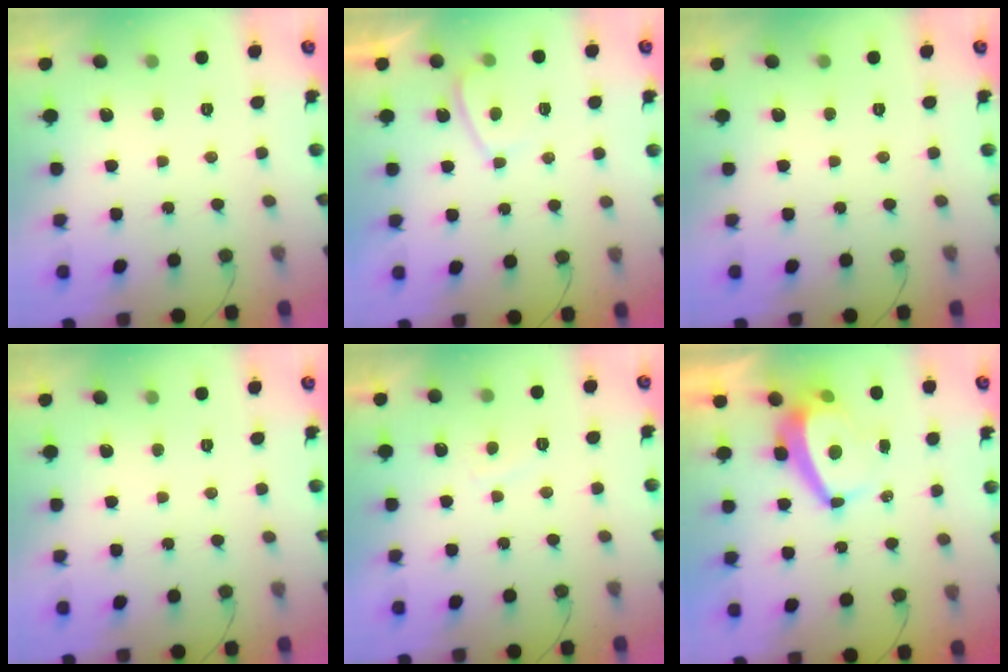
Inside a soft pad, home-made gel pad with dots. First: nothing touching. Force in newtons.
{"total": 2.8, "press": 2.7, "slide": 0.7}
{"total": 0.0}
{"total": 0.0}
{"total": 1.8, "press": 1.6, "slide": 0.6}
{"total": 6.5, "press": 6.5, "slide": 0.7}